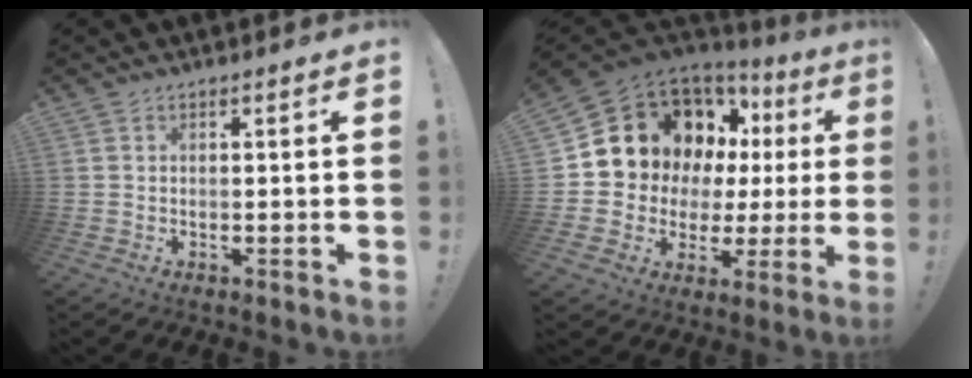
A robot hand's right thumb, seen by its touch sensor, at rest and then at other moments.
{"total": 14.1, "force": [7.9, 9.8, 6.3], "torque": [-0.102, -0.061, 0.168]}